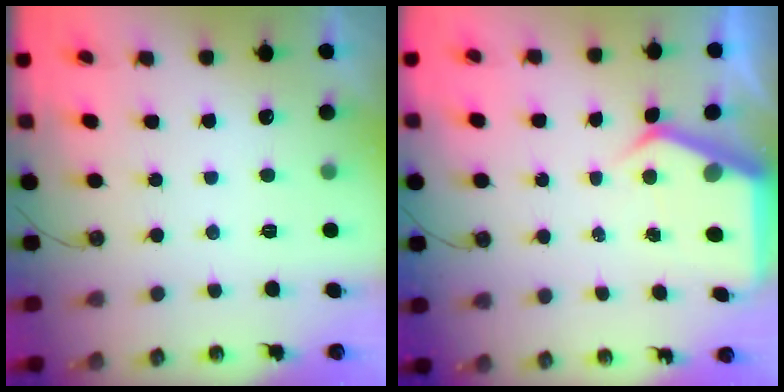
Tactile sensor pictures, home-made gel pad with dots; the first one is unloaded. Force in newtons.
{"total": 5.5, "press": 5.5, "slide": 0.4}